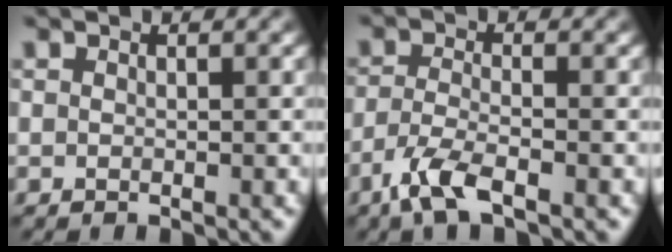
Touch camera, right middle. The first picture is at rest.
{"total": 3.8, "force": [-2.6, 0.9, 2.6], "torque": [-0.061, -0.004, -0.060]}